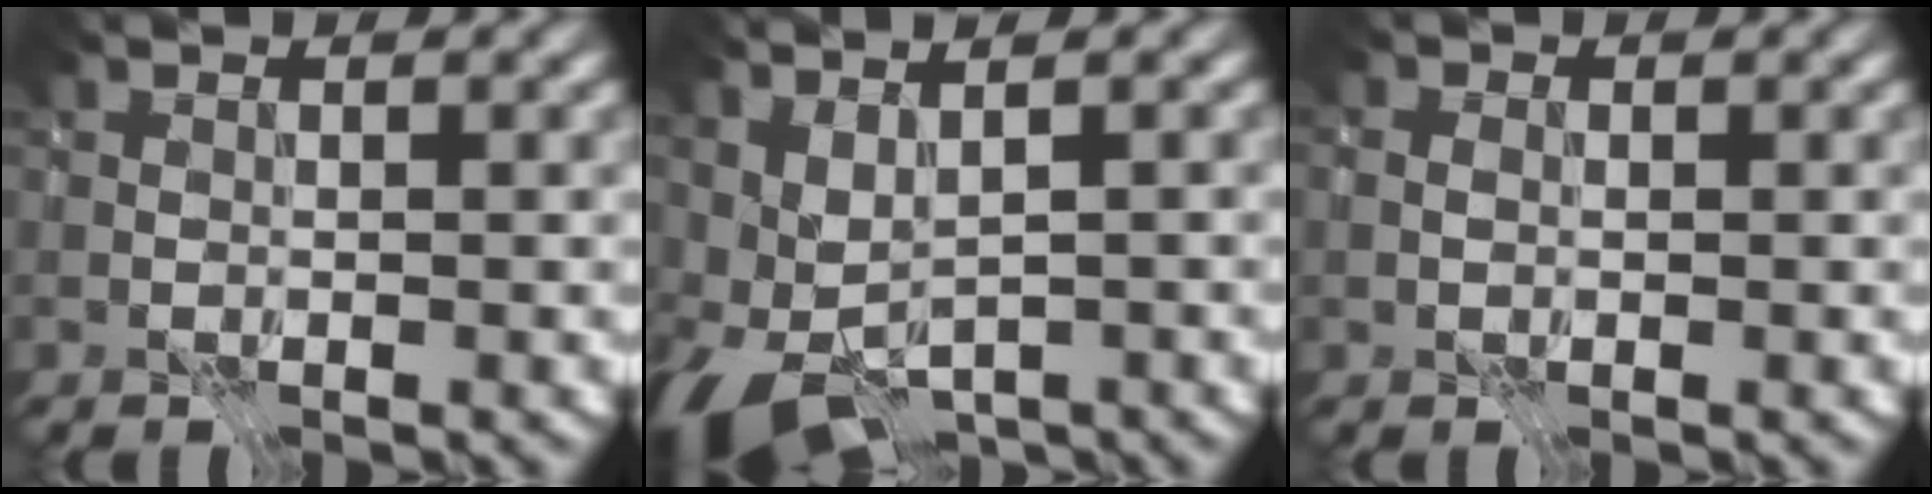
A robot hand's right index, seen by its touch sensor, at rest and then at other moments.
{"total": 6.2, "force": [-1.9, 2.8, 5.2], "torque": [-0.102, -0.019, -0.009]}
{"total": 1.0, "force": [-0.2, 0.8, 0.4], "torque": [-0.008, 0.000, -0.003]}